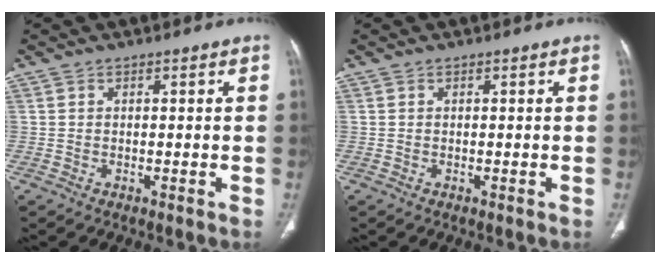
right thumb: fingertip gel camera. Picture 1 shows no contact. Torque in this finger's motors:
{"motor_torque": [0.00, 0.00, -0.28, 0.09, 0.00]}